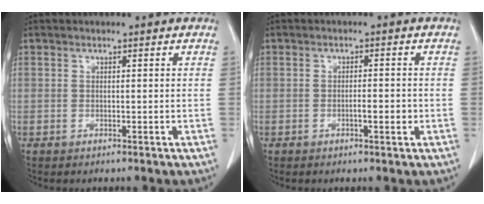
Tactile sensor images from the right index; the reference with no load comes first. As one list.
[{"total": 2.4, "force": [-0.6, 0.5, 2.3], "torque": [-0.042, 0.000, -0.009]}]